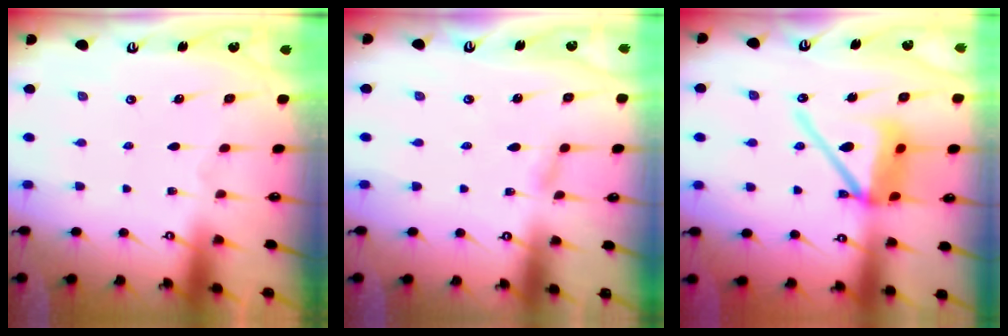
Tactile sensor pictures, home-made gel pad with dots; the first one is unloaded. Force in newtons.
{"total": 2.1, "press": 2.0, "slide": 0.2}
{"total": 14.9, "press": 14.8, "slide": 2.0}